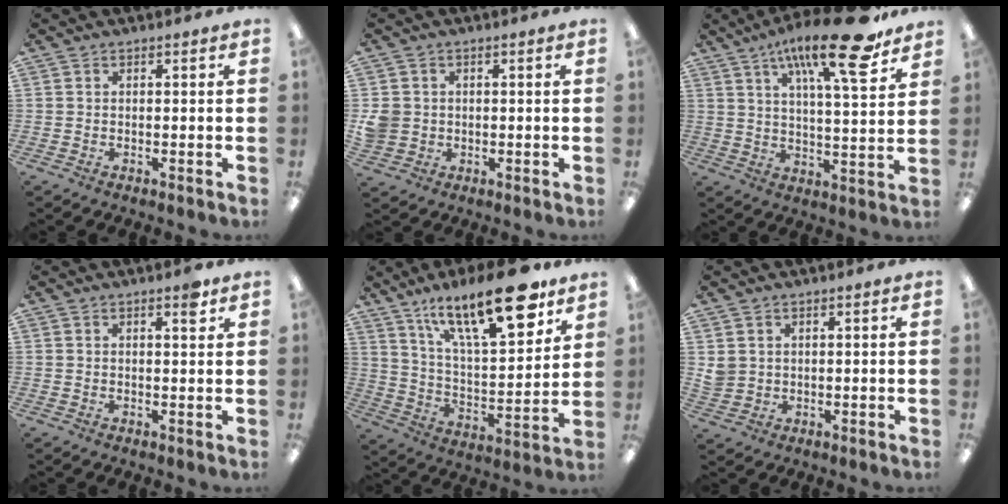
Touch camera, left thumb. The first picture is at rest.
{"total": 4.4, "force": [0.4, 4.2, 1.1], "torque": [-0.018, 0.009, 0.009]}
{"total": 19.4, "force": [12.2, 4.6, 14.4], "torque": [-0.225, -0.057, 0.187]}
{"total": 2.9, "force": [2.0, 0.7, 2.0], "torque": [-0.020, -0.009, 0.029]}
{"total": 24.2, "force": [15.1, 8.6, 16.8], "torque": [-0.251, -0.083, 0.246]}
{"total": 3.3, "force": [1.7, 2.9, 0.3], "torque": [-0.014, 0.000, 0.033]}